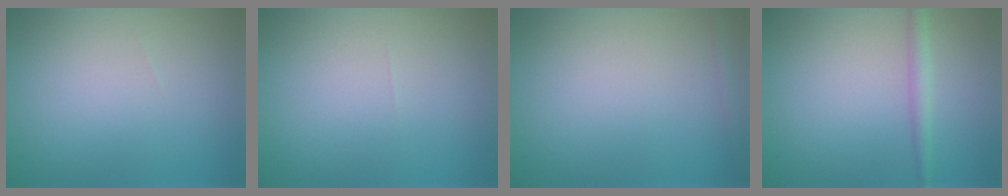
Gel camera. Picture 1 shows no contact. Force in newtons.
{"total": 0.0}
{"total": 0.8, "press": 0.8, "slide": 0.0}
{"total": 1.8, "press": 1.8, "slide": 0.0}